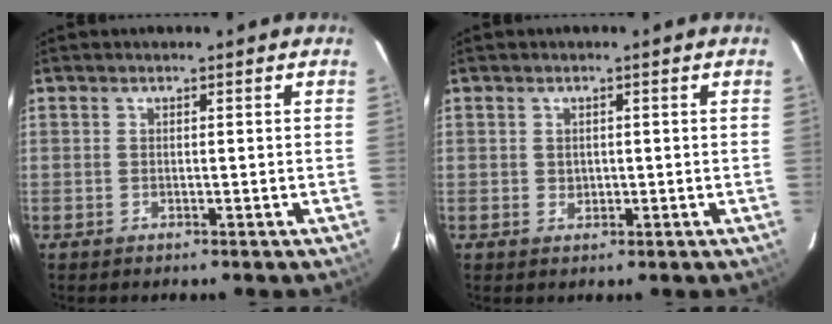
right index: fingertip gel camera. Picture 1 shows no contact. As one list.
[{"total": 1.3, "force": [0.2, 1.2, 0.4], "torque": [-0.003, 0.002, 0.004]}]